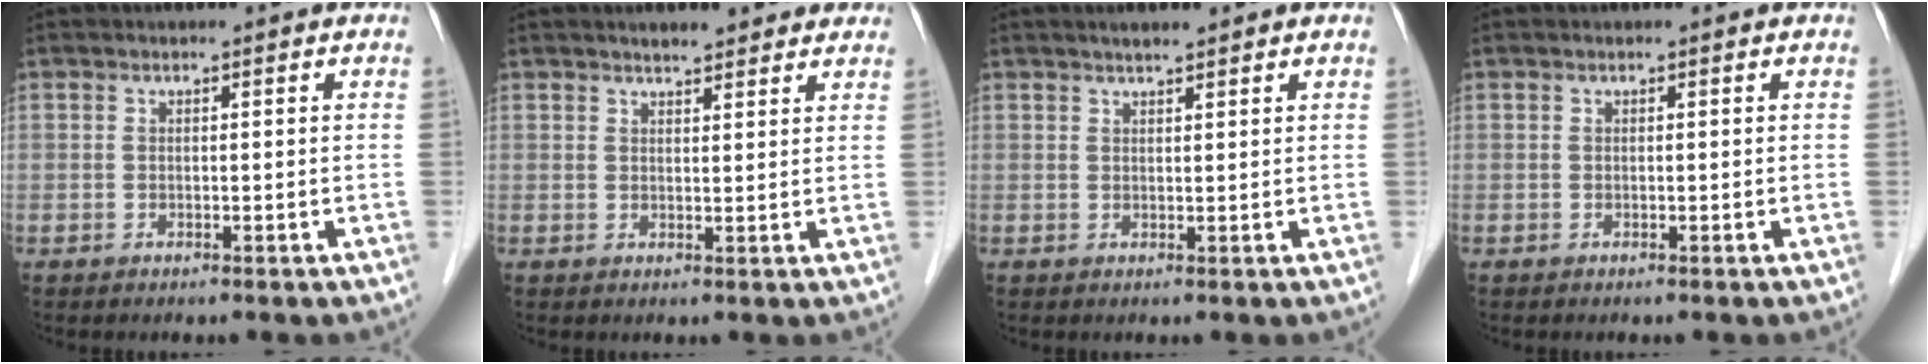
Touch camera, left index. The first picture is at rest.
{"total": 5.0, "force": [4.4, 1.2, 2.0], "torque": [-0.025, 0.018, 0.055]}
{"total": 2.2, "force": [1.8, 0.2, 1.2], "torque": [-0.024, 0.008, 0.030]}
{"total": 0.0}